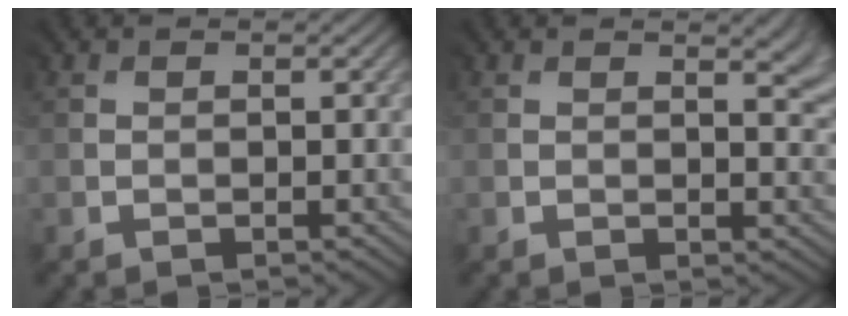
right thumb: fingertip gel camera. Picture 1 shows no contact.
{"total": 4.0, "force": [1.2, 1.2, 3.6], "torque": [-0.041, -0.001, 0.017]}